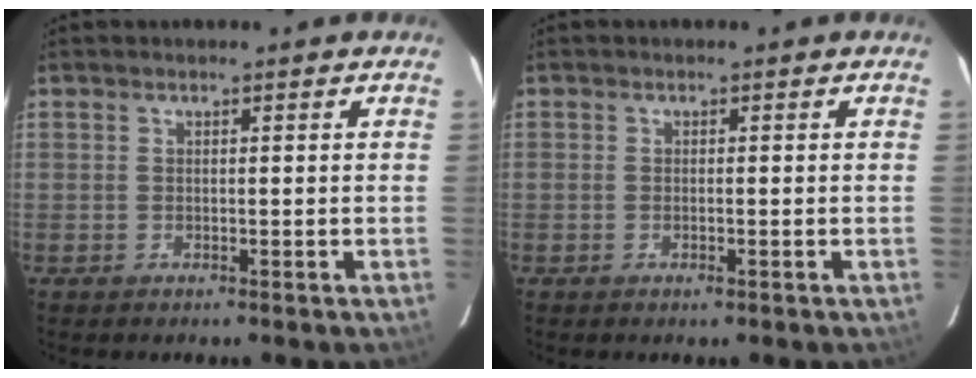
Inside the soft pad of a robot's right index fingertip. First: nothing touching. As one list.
[{"total": 1.0, "force": [-0.4, 0.2, 0.8], "torque": [-0.016, -0.002, -0.005]}]